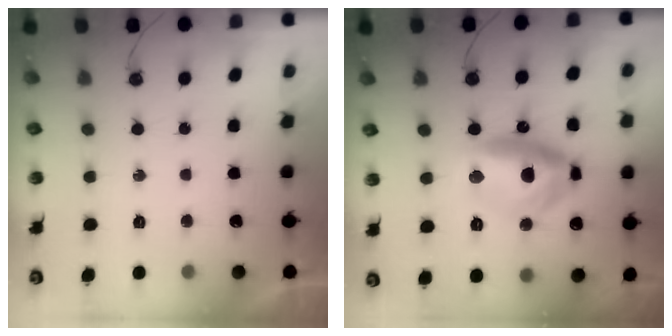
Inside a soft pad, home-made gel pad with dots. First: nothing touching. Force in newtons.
{"total": 14.5, "press": 14.3, "slide": 1.9}